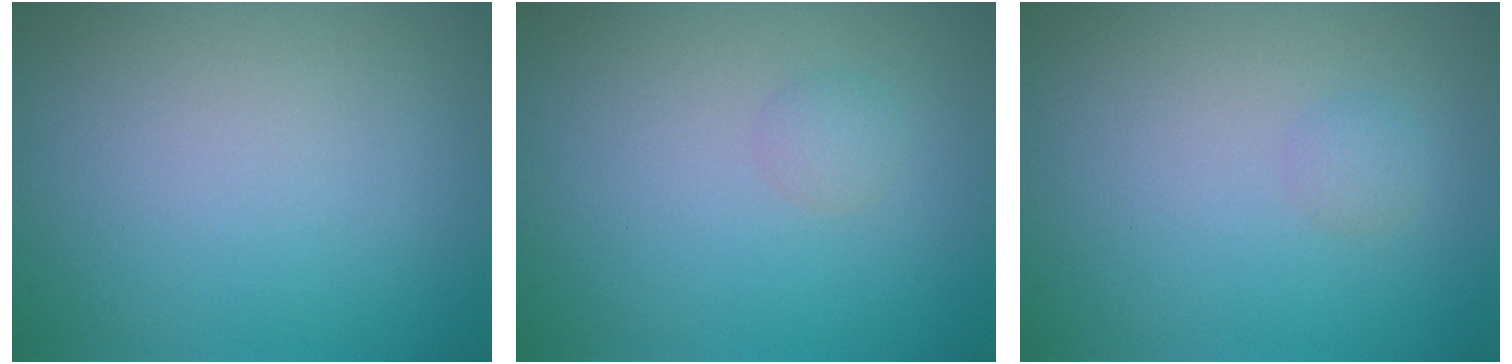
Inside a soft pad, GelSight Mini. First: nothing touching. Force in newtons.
{"total": 1.0, "press": 1.0, "slide": 0.0}
{"total": 1.0, "press": 1.0, "slide": 0.1}